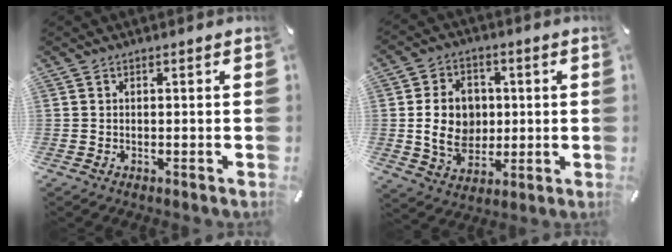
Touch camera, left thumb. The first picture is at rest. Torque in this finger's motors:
{"motor_torque": [0.36, 0.38, 0.62, 0.21, 0.36]}